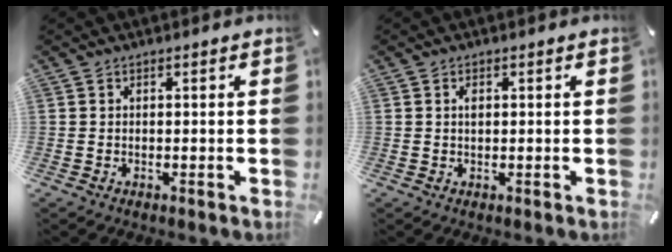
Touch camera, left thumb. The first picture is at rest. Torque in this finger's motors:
{"motor_torque": [0.18, -0.03, 0.23, -0.07, 0.00]}